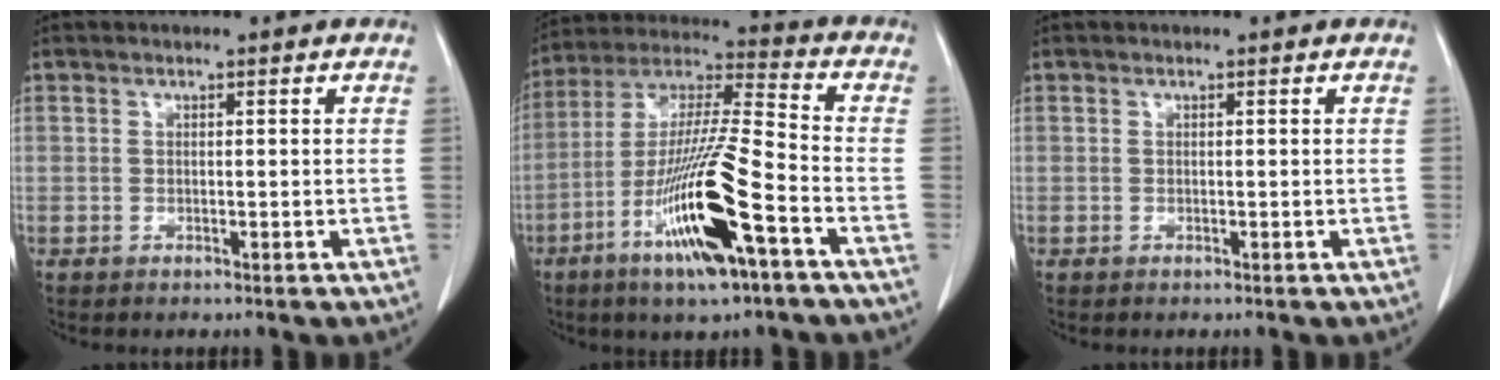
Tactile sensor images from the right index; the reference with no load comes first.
{"total": 17.6, "force": [-7.8, 1.2, 15.8], "torque": [-0.320, -0.021, -0.143]}
{"total": 0.0}